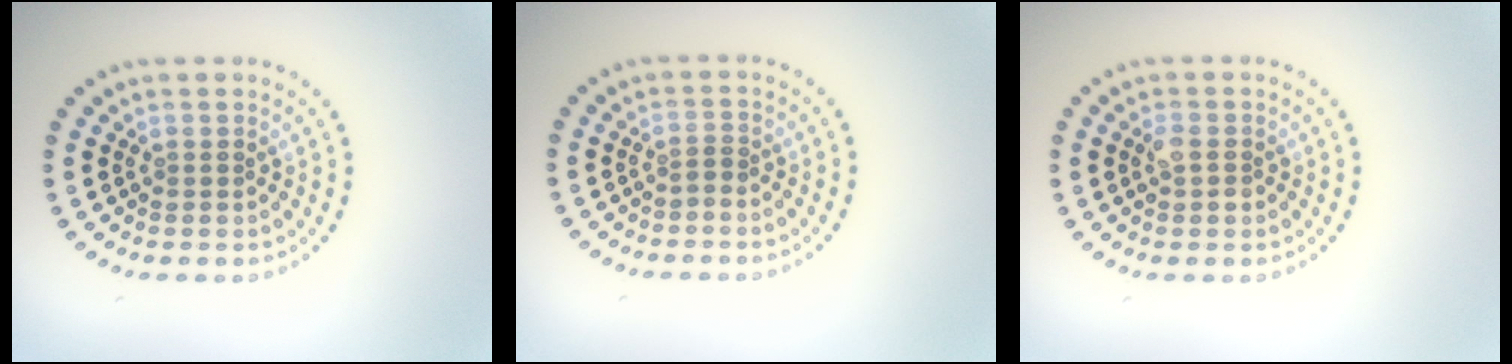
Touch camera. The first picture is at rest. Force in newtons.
{"total": 0.6, "press": 0.2, "slide": 0.5}
{"total": 1.6, "press": 1.5, "slide": 0.3}